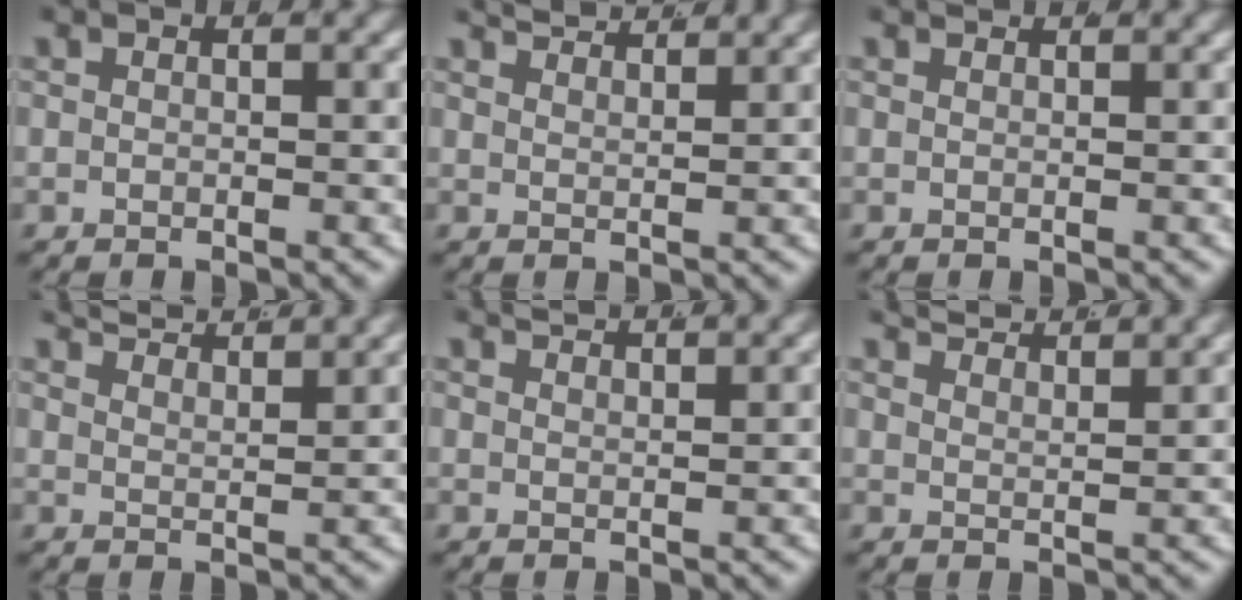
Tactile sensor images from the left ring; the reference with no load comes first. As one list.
[{"total": 3.4, "force": [3.2, 0.1, 1.0], "torque": [-0.016, 0.003, 0.056]}, {"total": 0.9, "force": [0.8, -0.3, 0.2], "torque": [0.004, 0.001, 0.015]}, {"total": 5.3, "force": [4.9, 0.6, 2.0], "torque": [-0.035, 0.006, 0.082]}, {"total": 3.0, "force": [2.9, 0.0, 1.0], "torque": [-0.016, 0.003, 0.048]}, {"total": 4.8, "force": [4.5, 0.5, 1.7], "torque": [-0.029, 0.005, 0.076]}]